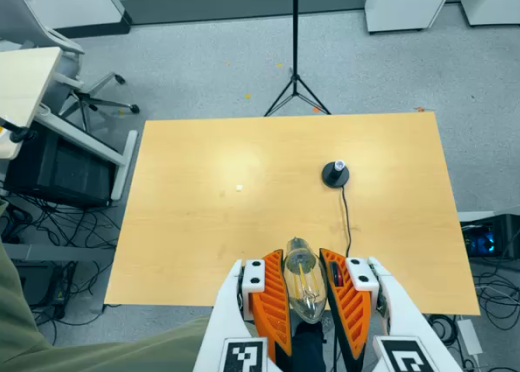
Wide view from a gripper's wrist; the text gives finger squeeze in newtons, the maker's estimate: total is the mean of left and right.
{"total": 20.6, "left": 22.3, "right": 18.8}